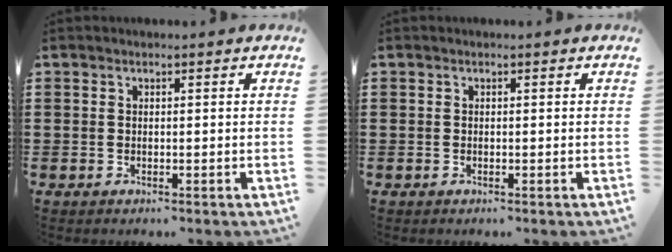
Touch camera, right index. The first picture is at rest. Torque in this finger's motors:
{"motor_torque": [0.00, 0.00, 0.00, -0.01]}